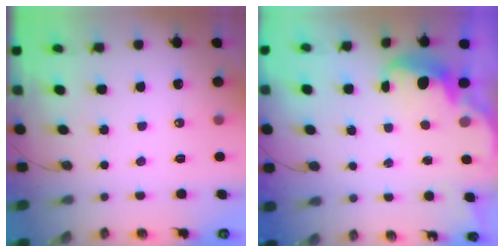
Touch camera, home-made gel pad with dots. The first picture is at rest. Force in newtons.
{"total": 2.7, "press": 2.6, "slide": 0.6}